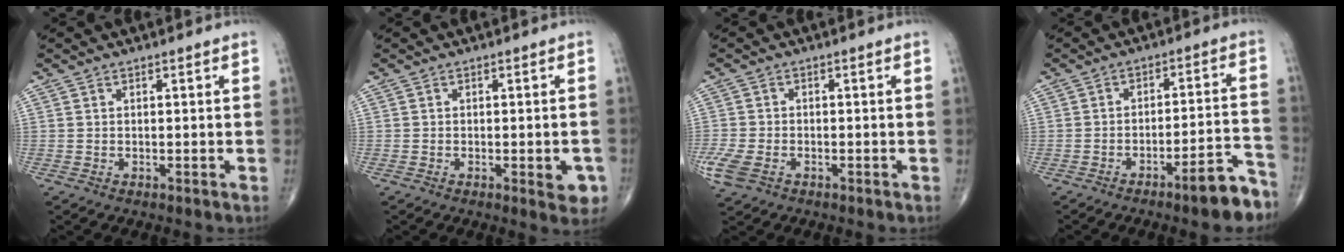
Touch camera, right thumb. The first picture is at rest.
{"total": 4.0, "force": [-1.3, 1.5, 3.5], "torque": [-0.025, 0.001, -0.013]}
{"total": 5.4, "force": [-2.5, 3.3, 3.4], "torque": [-0.089, 0.003, -0.047]}
{"total": 9.1, "force": [-6.3, 1.8, 6.2], "torque": [-0.069, 0.058, -0.088]}